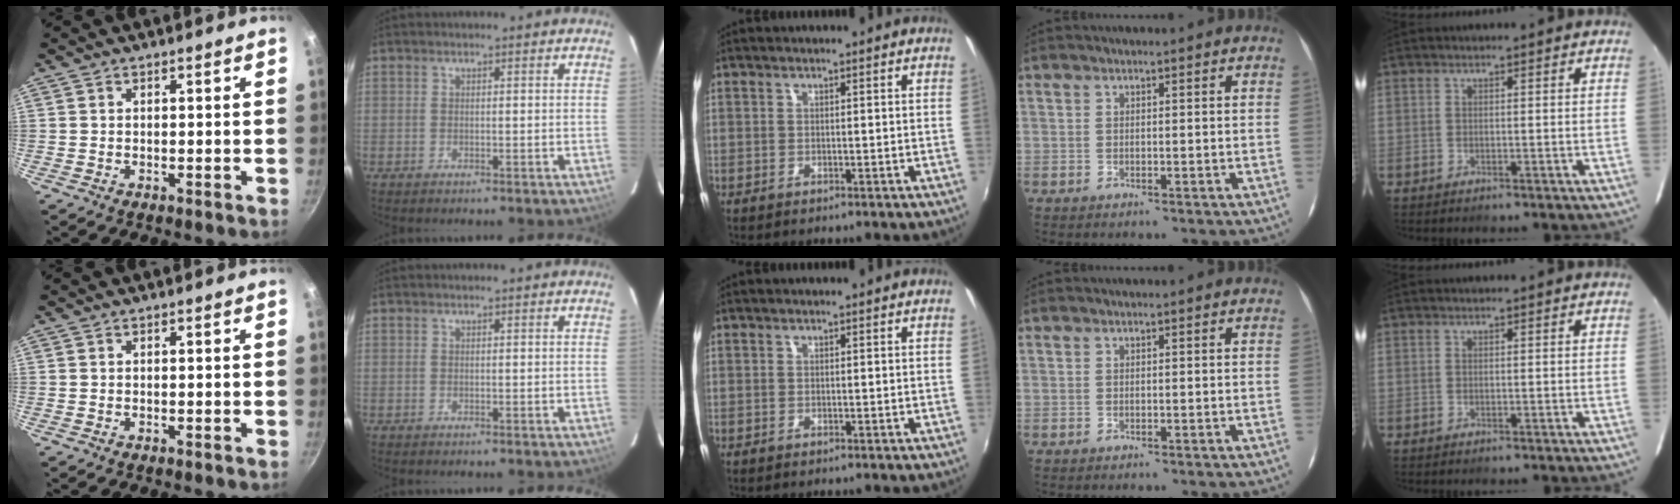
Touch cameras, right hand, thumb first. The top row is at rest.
{}